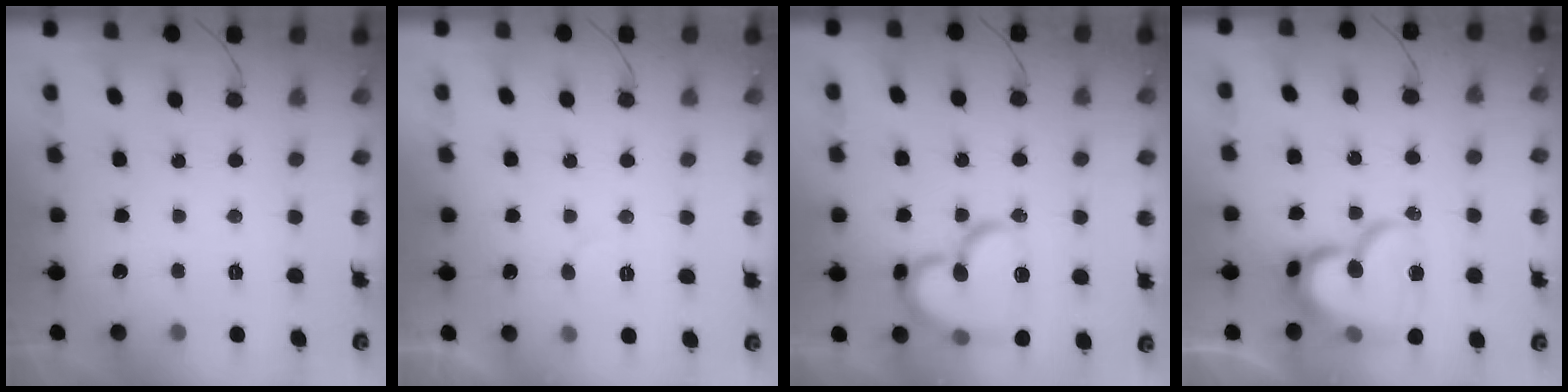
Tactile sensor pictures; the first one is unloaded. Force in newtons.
{"total": 3.8, "press": 3.8, "slide": 0.3}
{"total": 20.0, "press": 19.9, "slide": 2.1}
{"total": 17.9, "press": 17.8, "slide": 1.3}